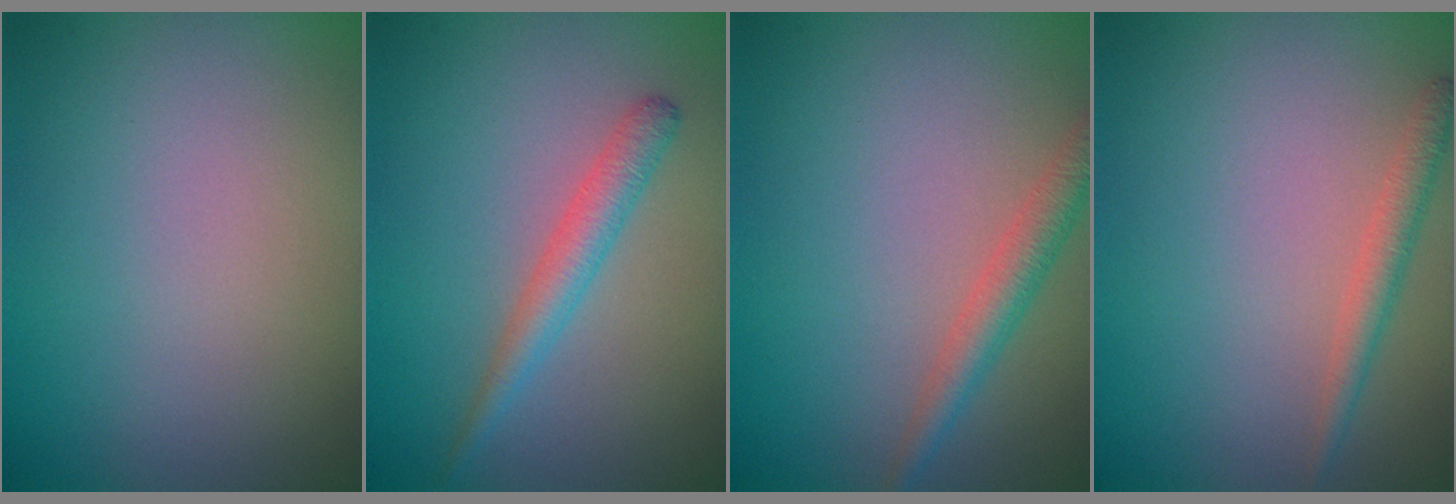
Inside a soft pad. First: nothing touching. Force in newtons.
{"total": 2.3, "press": 2.3, "slide": 0.0}
{"total": 2.4, "press": 2.4, "slide": 0.1}
{"total": 1.8, "press": 1.8, "slide": 0.1}